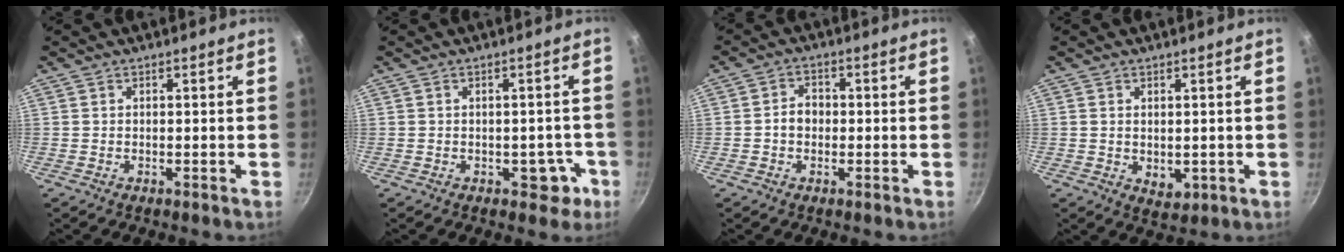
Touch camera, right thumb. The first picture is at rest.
{"total": 4.6, "force": [-1.8, 3.1, 2.9], "torque": [-0.007, 0.023, -0.012]}
{"total": 3.8, "force": [-0.5, 3.1, 2.2], "torque": [-0.019, 0.015, -0.011]}
{"total": 3.5, "force": [0.1, 2.5, 2.5], "torque": [-0.035, -0.010, 0.006]}